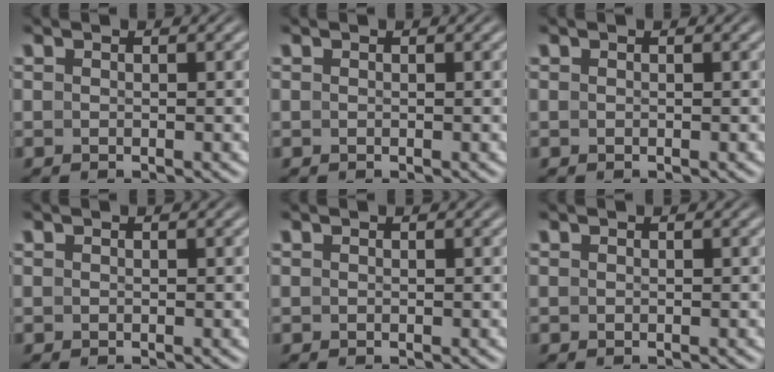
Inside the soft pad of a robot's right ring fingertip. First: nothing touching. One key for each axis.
{"total": 0.0}
{"total": 0.0}
{"total": 0.0}
{"total": 0.0}
{"total": 0.0}